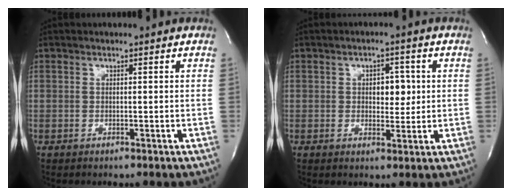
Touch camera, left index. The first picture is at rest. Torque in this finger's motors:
{"motor_torque": [0.15, 0.07, 0.06, 0.04]}